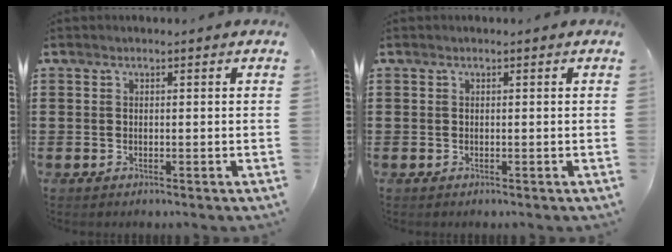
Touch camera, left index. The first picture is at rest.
{"total": 0.0}